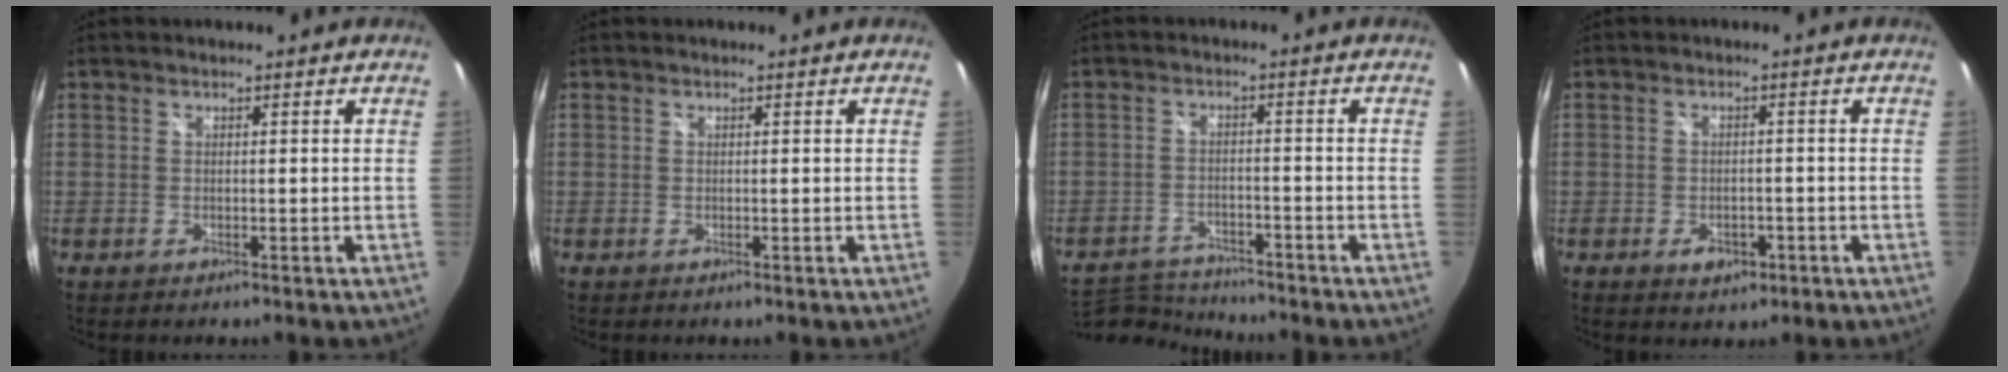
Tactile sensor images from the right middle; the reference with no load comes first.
{"total": 0.0}
{"total": 10.2, "force": [-9.7, 2.1, 2.3], "torque": [-0.070, -0.002, -0.162]}
{"total": 3.8, "force": [-1.9, 2.4, 2.2], "torque": [-0.042, -0.001, -0.022]}